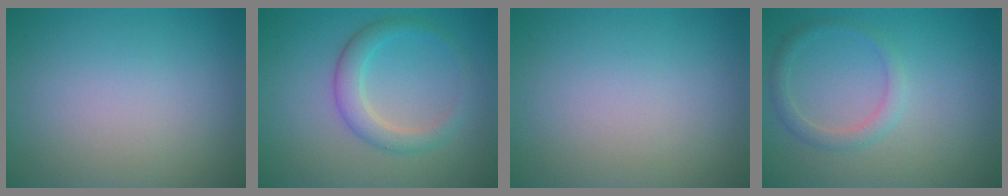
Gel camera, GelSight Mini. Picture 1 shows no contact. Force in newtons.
{"total": 2.9, "press": 2.9, "slide": 0.1}
{"total": 0.0}
{"total": 1.7, "press": 1.7, "slide": 0.1}